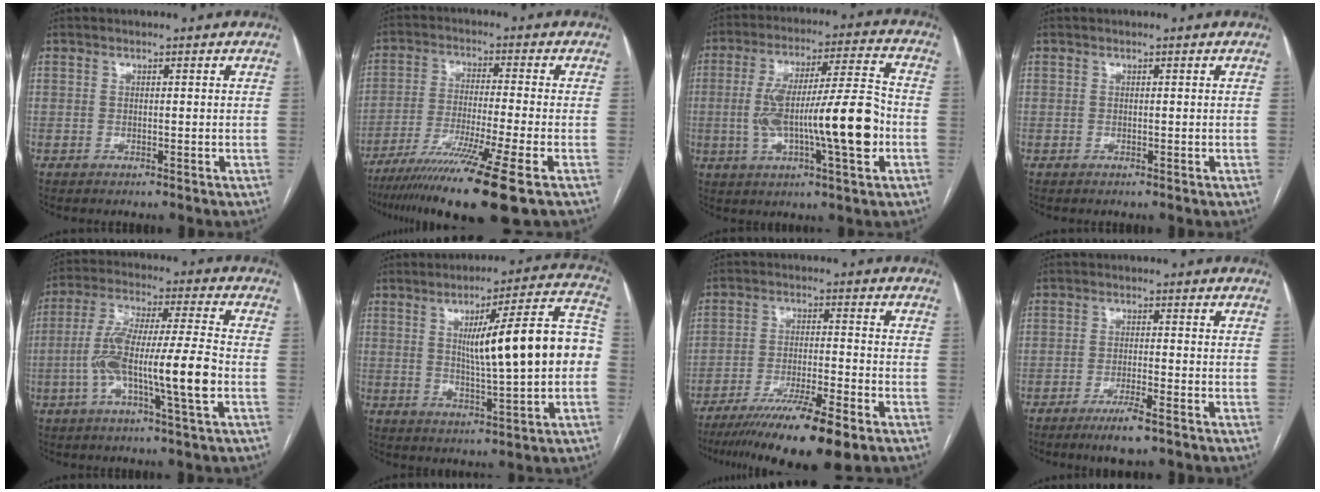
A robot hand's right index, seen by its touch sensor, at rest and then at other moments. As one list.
[{"total": 15.8, "force": [-10.5, -1.3, 11.7], "torque": [-0.196, -0.048, -0.175]}, {"total": 17.0, "force": [-2.7, 2.0, 16.7], "torque": [-0.293, 0.014, -0.041]}, {"total": 0.0}, {"total": 14.2, "force": [-3.4, 0.5, 13.8], "torque": [-0.264, 0.008, -0.066]}, {"total": 16.3, "force": [0.8, 1.5, 16.2], "torque": [-0.230, 0.030, 0.014]}, {"total": 13.8, "force": [-9.8, 0.9, 9.6], "torque": [-0.159, -0.035, -0.163]}, {"total": 5.0, "force": [-3.3, 0.4, 3.7], "torque": [-0.071, -0.010, -0.058]}]